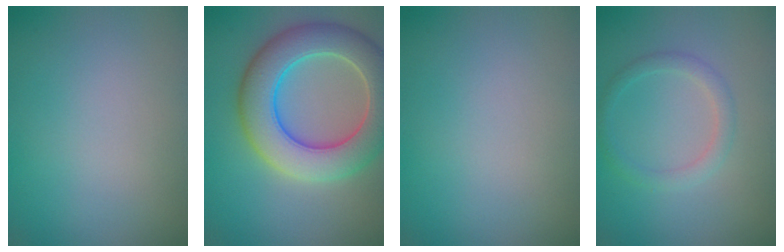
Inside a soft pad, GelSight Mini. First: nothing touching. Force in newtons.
{"total": 8.6, "press": 8.6, "slide": 0.4}
{"total": 0.0}
{"total": 1.7, "press": 1.7, "slide": 0.0}